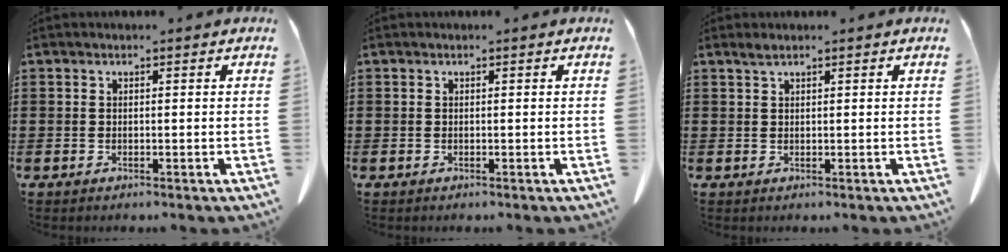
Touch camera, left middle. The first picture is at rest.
{"total": 0.0}
{"total": 1.1, "force": [0.8, 0.1, 0.7], "torque": [-0.016, 0.001, 0.014]}